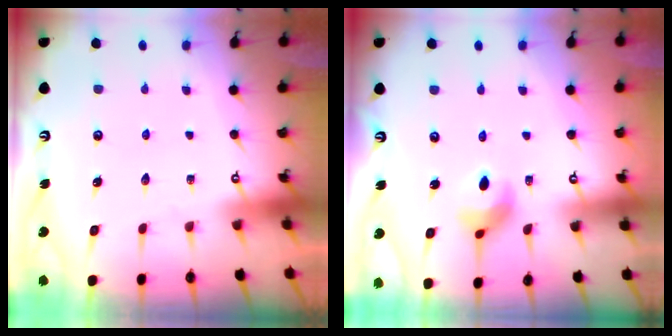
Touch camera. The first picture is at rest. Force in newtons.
{"total": 6.4, "press": 6.4, "slide": 0.5}